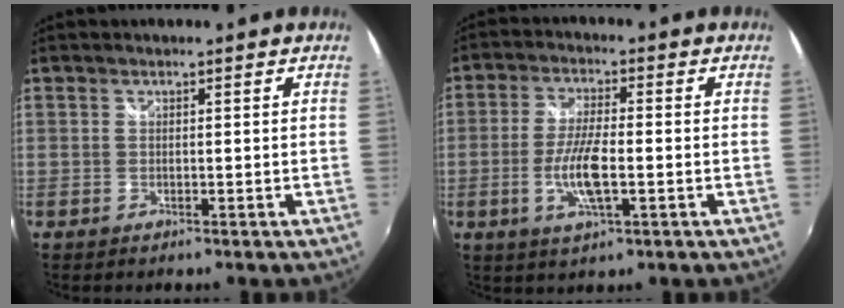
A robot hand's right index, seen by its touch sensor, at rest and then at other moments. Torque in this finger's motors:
{"motor_torque": [1.22, -0.12, 0.73, 0.08]}